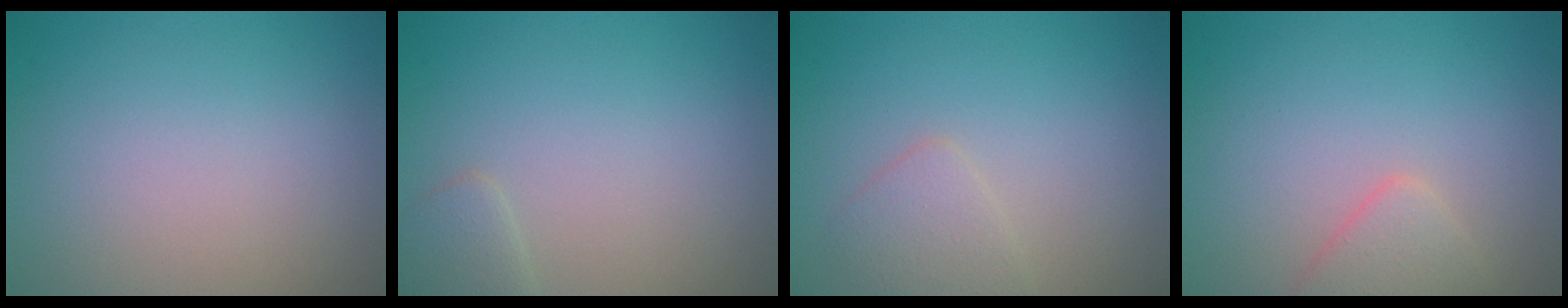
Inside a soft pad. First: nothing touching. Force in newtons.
{"total": 1.4, "press": 1.4, "slide": 0.1}
{"total": 1.9, "press": 1.9, "slide": 0.2}
{"total": 2.4, "press": 2.4, "slide": 0.1}